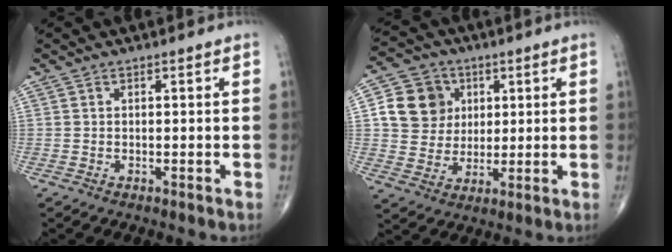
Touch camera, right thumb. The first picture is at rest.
{"total": 10.8, "force": [2.7, 9.7, 3.9], "torque": [-0.041, -0.002, 0.048]}